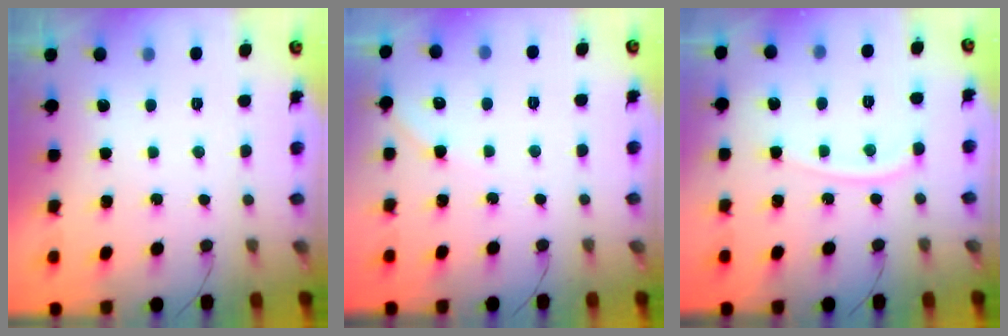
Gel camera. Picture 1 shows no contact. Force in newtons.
{"total": 3.8, "press": 3.7, "slide": 0.5}
{"total": 7.3, "press": 7.2, "slide": 1.1}